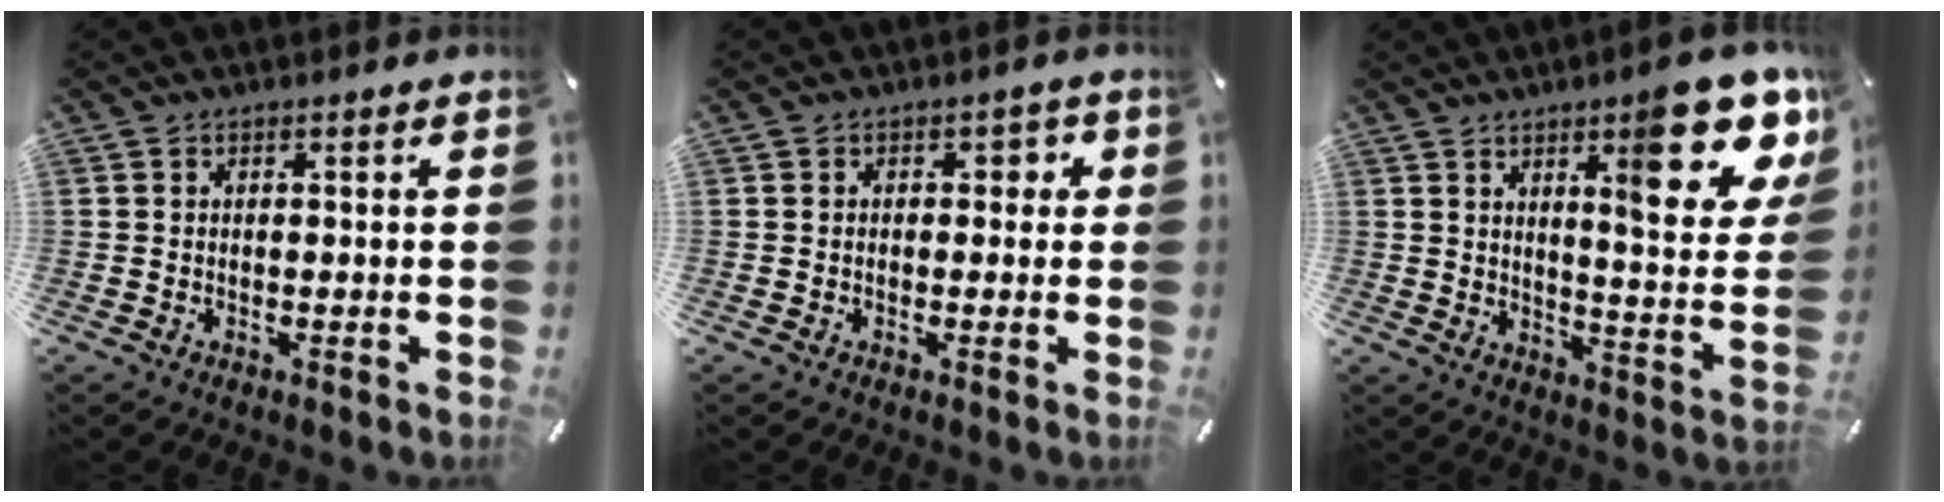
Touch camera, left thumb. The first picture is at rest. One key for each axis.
{"total": 2.0, "fx": -0.3, "fy": 1.6, "fz": 1.2, "tx": -0.011, "ty": 0.003, "tz": -0.013}
{"total": 18.7, "fx": 10.5, "fy": 5.0, "fz": 14.6, "tx": -0.190, "ty": -0.070, "tz": 0.159}